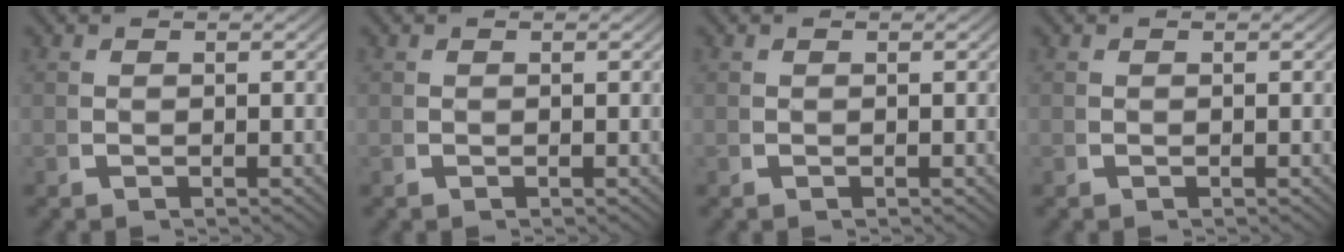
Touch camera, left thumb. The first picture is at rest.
{"total": 0.0}
{"total": 0.0}
{"total": 0.0}